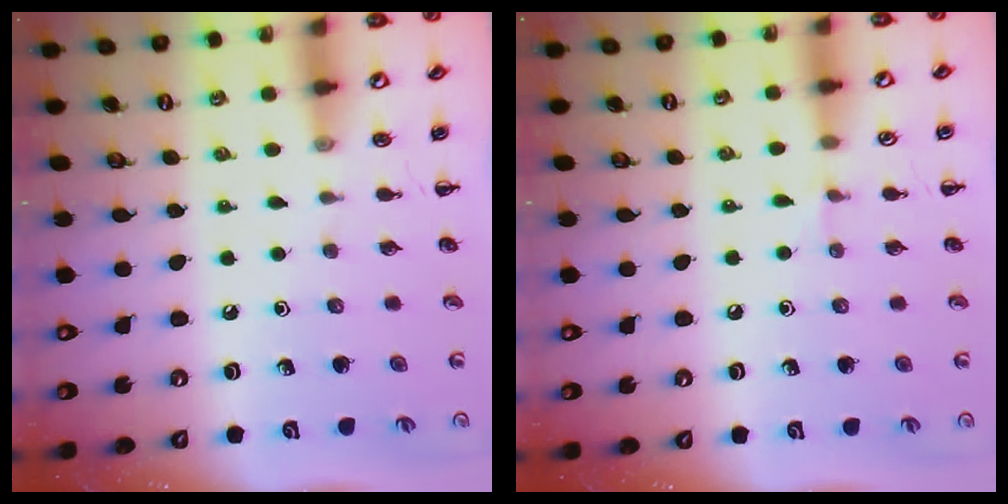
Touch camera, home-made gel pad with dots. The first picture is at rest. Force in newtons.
{"total": 3.9, "press": 3.6, "slide": 1.4}